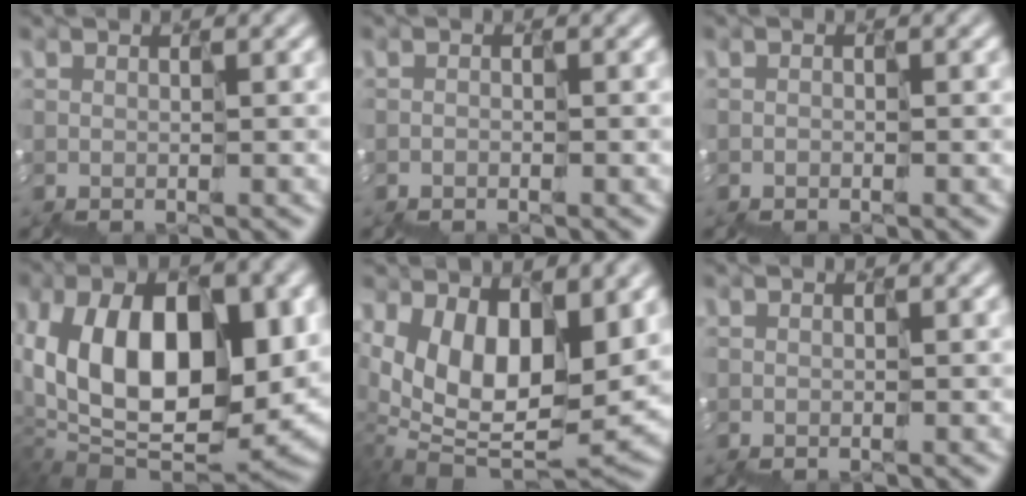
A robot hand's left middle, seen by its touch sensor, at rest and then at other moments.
{"total": 1.2, "force": [-1.1, -0.1, -0.4], "torque": [0.005, 0.000, -0.021]}
{"total": 1.1, "force": [-1.0, 0.1, -0.1], "torque": [0.000, -0.001, -0.019]}
{"total": 10.5, "force": [1.2, 6.4, 8.2], "torque": [-0.135, -0.009, 0.031]}
{"total": 7.1, "force": [2.5, 3.7, 5.5], "torque": [-0.101, -0.019, 0.053]}
{"total": 0.5, "force": [-0.3, 0.3, 0.3], "torque": [-0.009, -0.001, -0.005]}